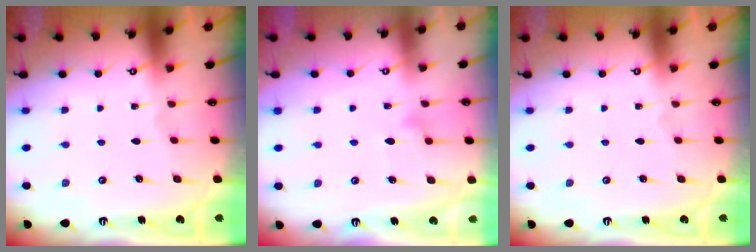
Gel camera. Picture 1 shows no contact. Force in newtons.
{"total": 8.9, "press": 8.9, "slide": 0.5}
{"total": 0.0}